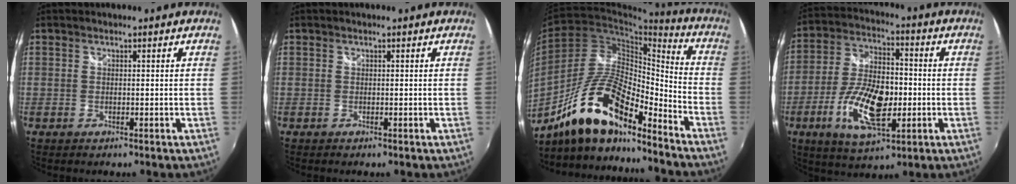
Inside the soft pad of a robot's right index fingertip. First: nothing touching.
{"total": 0.0}
{"total": 17.9, "force": [-12.2, 5.2, 11.9], "torque": [-0.223, 0.004, -0.231]}
{"total": 15.3, "force": [-4.3, 7.0, 12.9], "torque": [-0.260, -0.007, -0.077]}